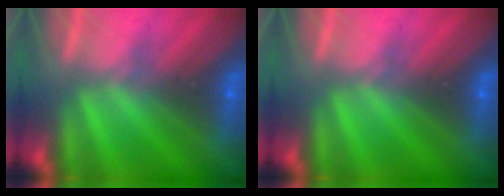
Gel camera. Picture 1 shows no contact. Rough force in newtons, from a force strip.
{"total": 0.0}